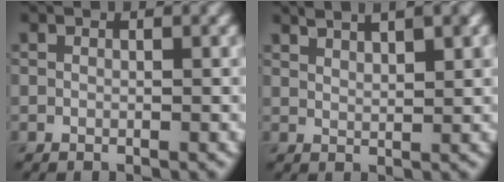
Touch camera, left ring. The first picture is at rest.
{"total": 3.9, "force": [2.7, 1.2, 2.6], "torque": [-0.016, 0.013, 0.024]}